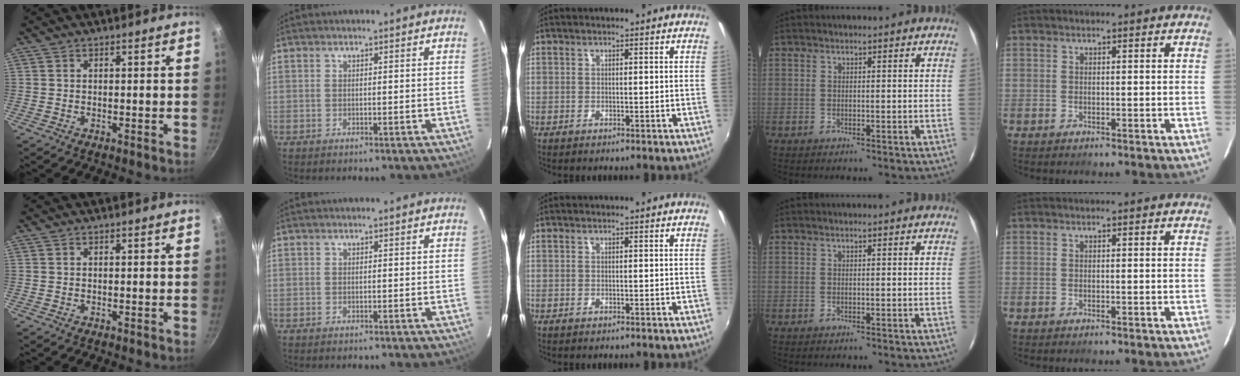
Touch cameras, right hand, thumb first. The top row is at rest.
{}